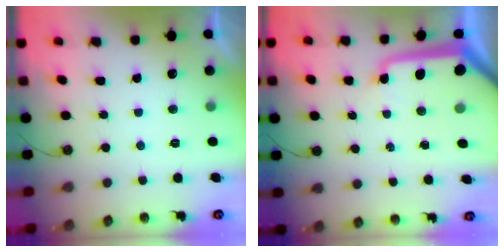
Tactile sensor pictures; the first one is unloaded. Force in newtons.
{"total": 12.9, "press": 12.8, "slide": 1.2}